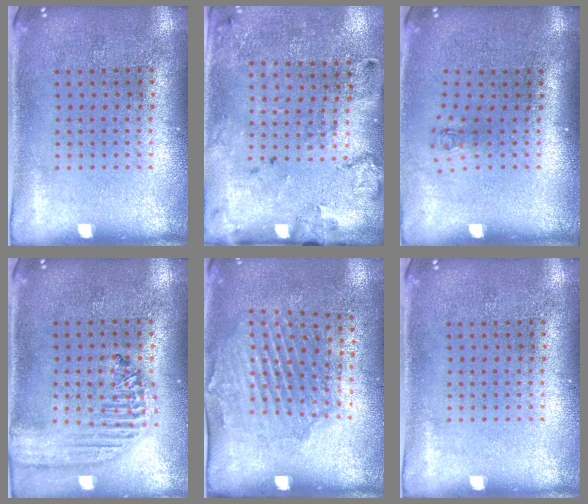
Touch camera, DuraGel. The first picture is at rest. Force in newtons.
{"total": 2.1, "press": 1.4, "slide": 1.6}
{"total": 0.7, "press": 0.3, "slide": 0.7}
{"total": 2.0, "press": 1.8, "slide": 0.9}
{"total": 1.8, "press": 1.5, "slide": 0.9}
{"total": 0.0}